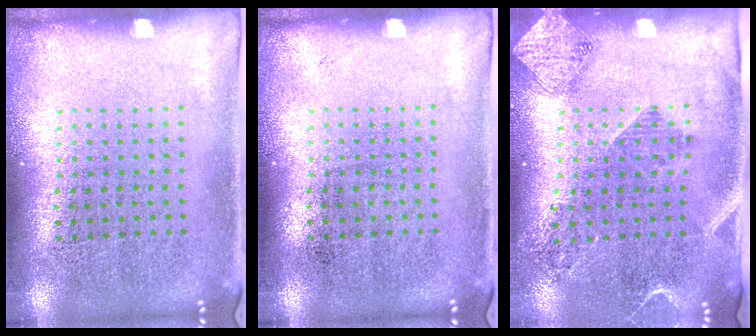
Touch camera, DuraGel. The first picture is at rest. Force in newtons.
{"total": 0.0}
{"total": 1.7, "press": 1.4, "slide": 1.0}